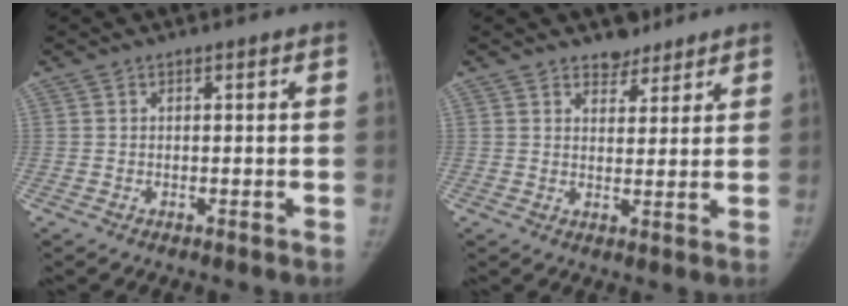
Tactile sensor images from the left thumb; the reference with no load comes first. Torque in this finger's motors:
{"motor_torque": [-0.31, -0.18, -0.17, 0.39, -0.05]}